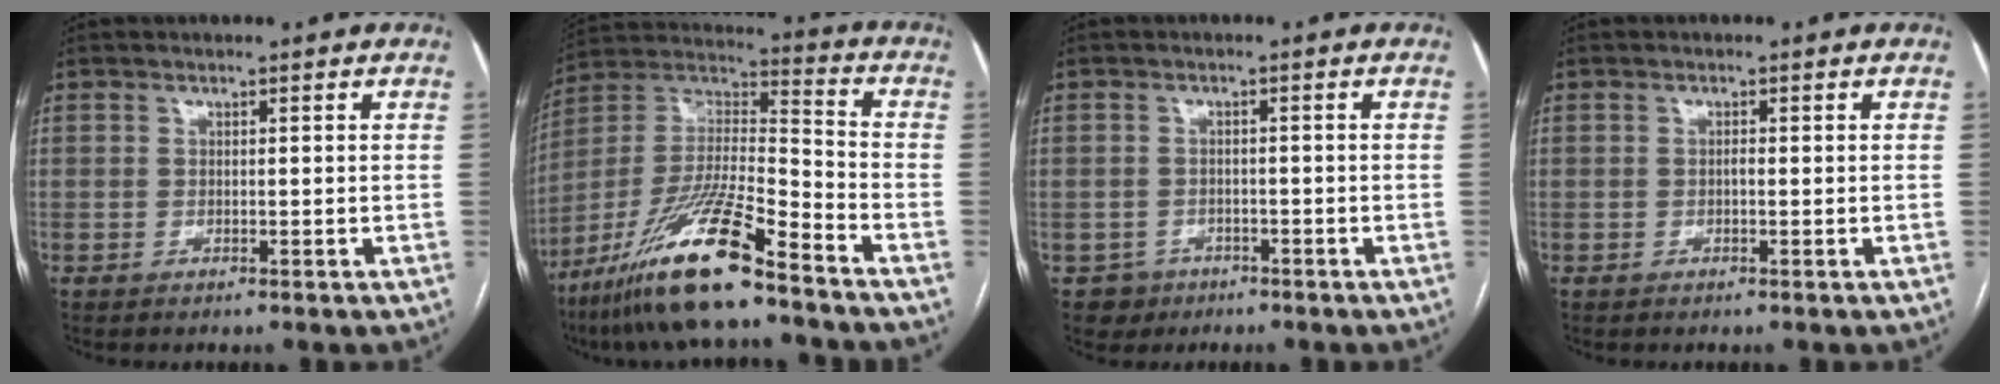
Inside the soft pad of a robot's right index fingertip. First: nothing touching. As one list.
[{"total": 18.3, "force": [-12.7, 1.6, 13.1], "torque": [-0.275, -0.020, -0.232]}, {"total": 3.1, "force": [-1.6, 2.6, -0.3], "torque": [0.009, 0.013, -0.025]}, {"total": 0.5, "force": [-0.1, 0.2, 0.5], "torque": [-0.009, 0.001, -0.002]}]